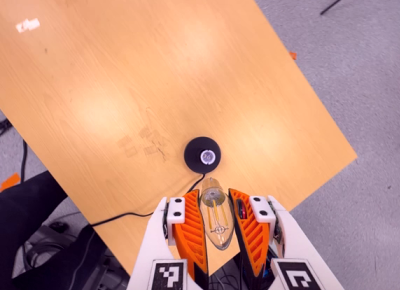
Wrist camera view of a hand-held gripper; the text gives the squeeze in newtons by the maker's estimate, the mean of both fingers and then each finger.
{"total": 19.4, "left": 20.5, "right": 18.3}